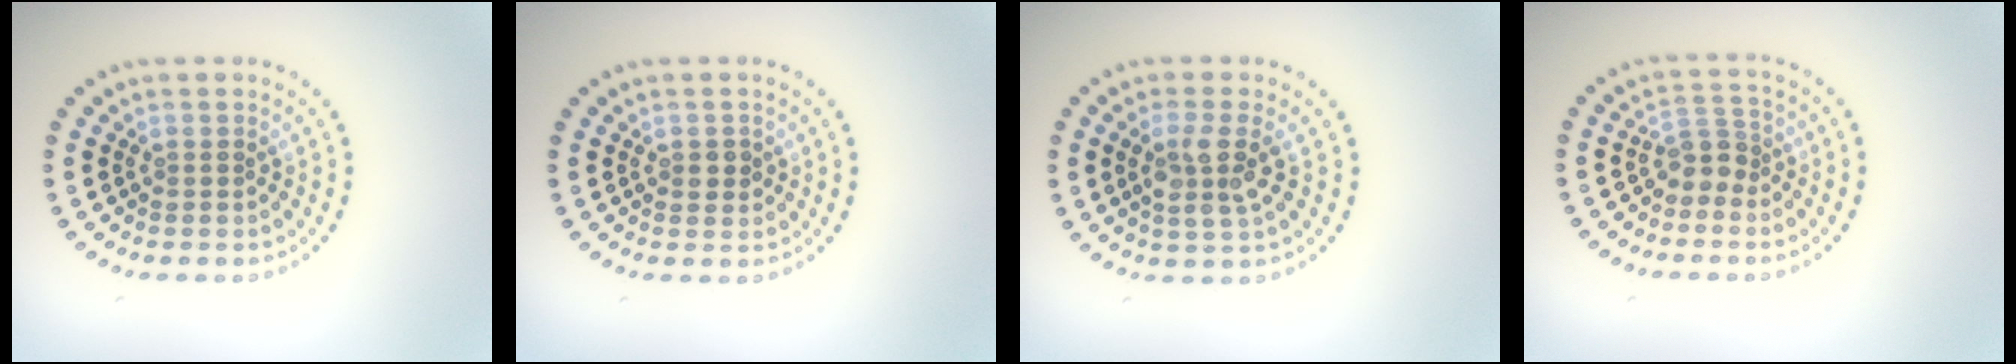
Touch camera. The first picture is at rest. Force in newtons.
{"total": 1.3, "press": 1.3, "slide": 0.0}
{"total": 3.0, "press": 2.7, "slide": 1.3}
{"total": 2.2, "press": 1.7, "slide": 1.3}